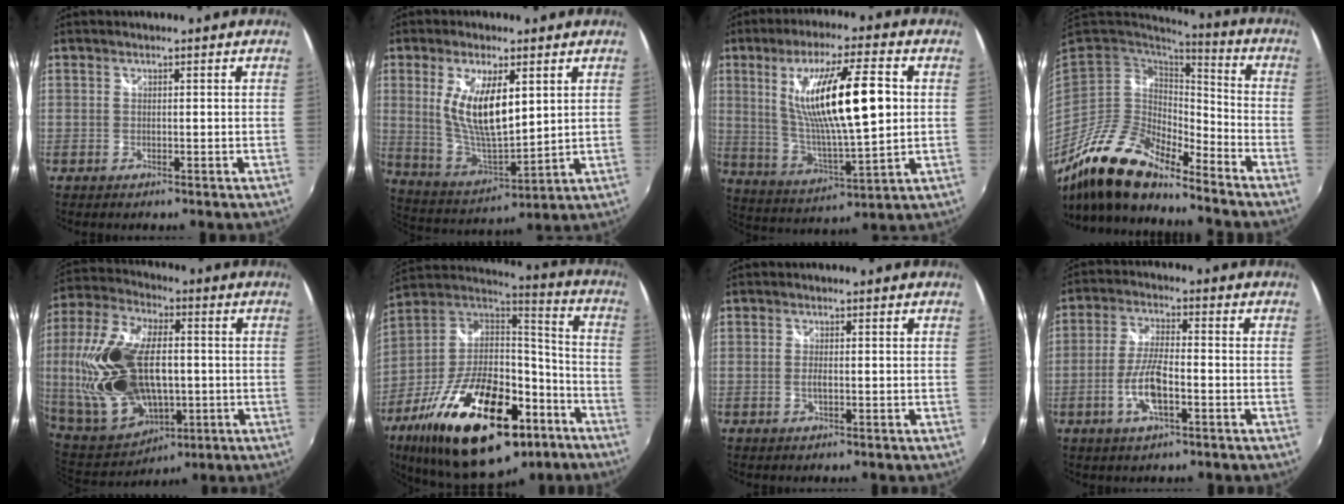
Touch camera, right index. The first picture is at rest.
{"total": 13.6, "force": [3.7, 4.9, 12.1], "torque": [-0.234, -0.009, 0.081]}
{"total": 18.9, "force": [3.5, 3.9, 18.2], "torque": [-0.323, -0.004, 0.077]}
{"total": 17.6, "force": [-13.9, 4.4, 9.8], "torque": [-0.186, -0.030, -0.263]}
{"total": 25.5, "force": [-0.7, 14.8, 20.7], "torque": [-0.449, 0.001, 0.009]}
{"total": 33.1, "force": [-17.2, 15.8, 23.5], "torque": [-0.428, -0.006, -0.262]}
{"total": 1.5, "force": [-0.2, 0.4, 1.4], "torque": [-0.030, -0.003, -0.005]}
{"total": 8.2, "force": [-2.9, 2.3, 7.3], "torque": [-0.152, -0.001, -0.058]}